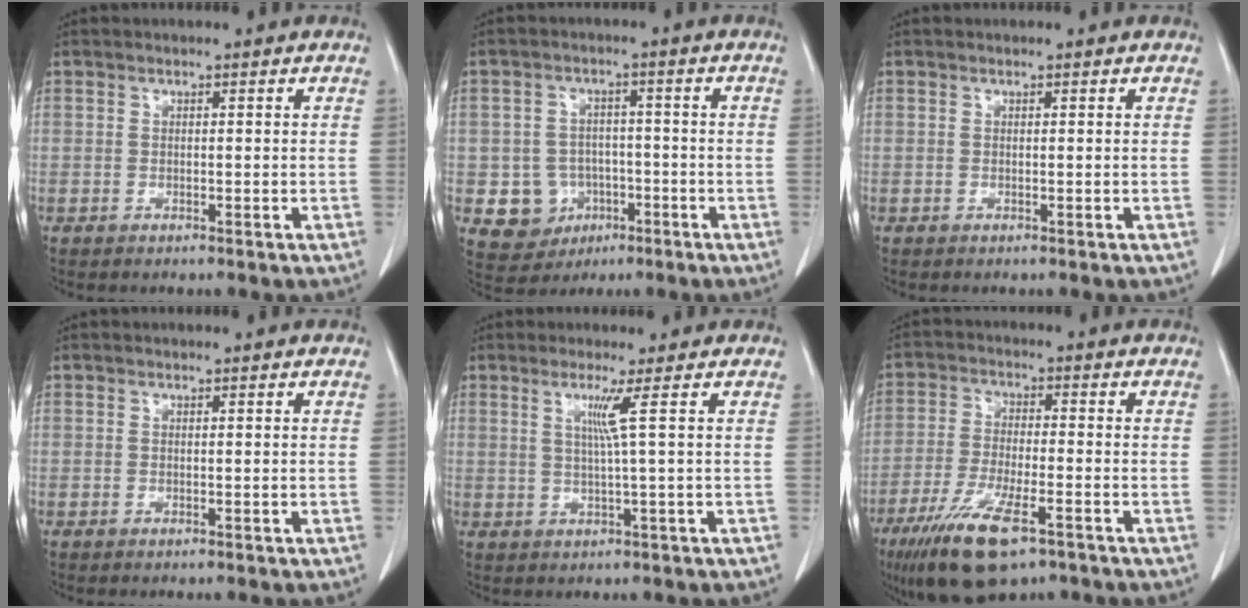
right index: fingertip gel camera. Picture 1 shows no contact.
{"total": 7.2, "force": [-2.2, 6.6, 1.6], "torque": [-0.029, 0.011, -0.022]}
{"total": 0.0}
{"total": 0.0}
{"total": 3.2, "force": [1.0, -1.5, 2.7], "torque": [-0.054, -0.006, 0.023]}
{"total": 11.8, "force": [-7.2, 2.8, 8.9], "torque": [-0.171, -0.026, -0.122]}